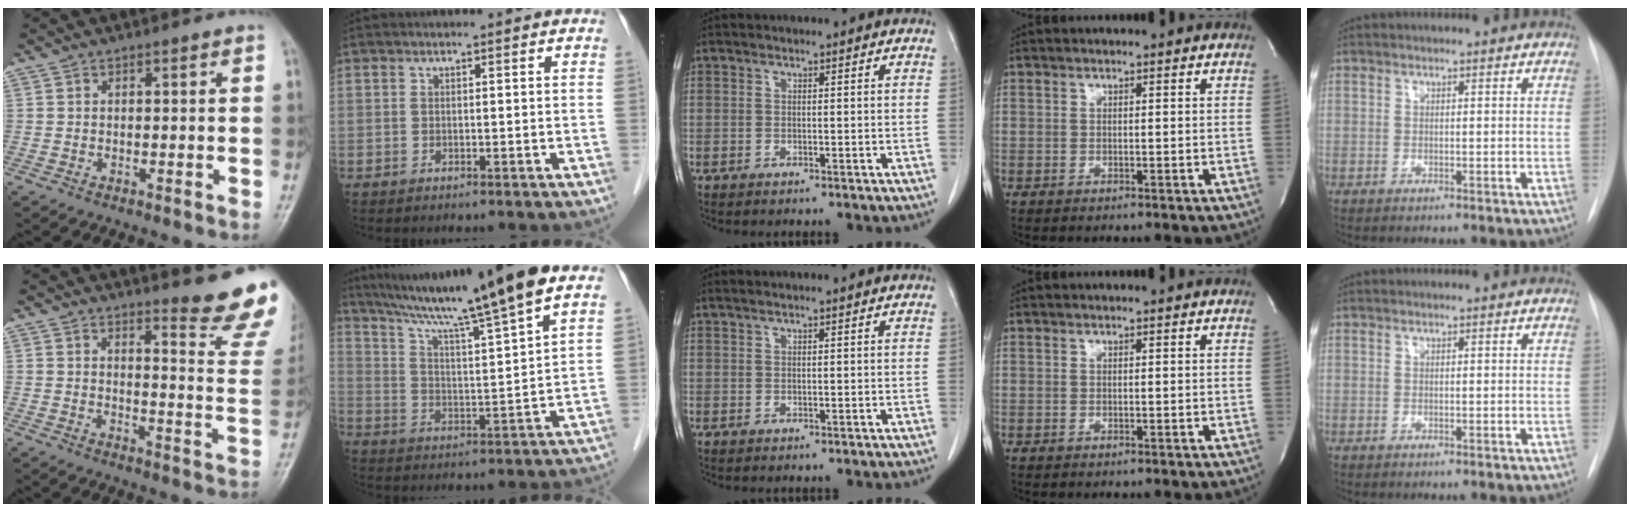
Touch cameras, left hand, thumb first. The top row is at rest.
{"thumb": {"total": 12.7, "force": [11.0, 0.9, 6.2], "torque": [-0.056, -0.125, 0.123]}, "index": {"total": 17.9, "force": [14.0, -1.7, 11.1], "torque": [-0.189, 0.005, 0.221]}, "middle": {"total": 0.8, "force": [0.6, -0.2, 0.5], "torque": [-0.015, 0.009, 0.018]}}